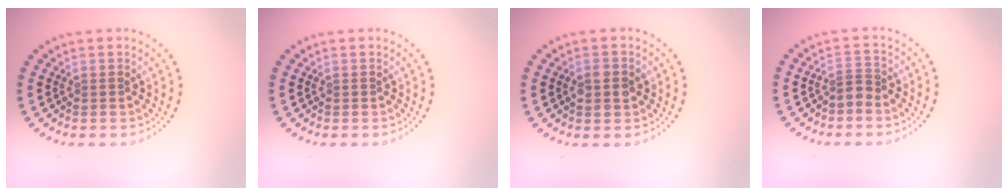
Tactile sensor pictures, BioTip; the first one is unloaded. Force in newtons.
{"total": 0.0}
{"total": 2.1, "press": 2.1, "slide": 0.4}
{"total": 1.4, "press": 0.9, "slide": 1.0}